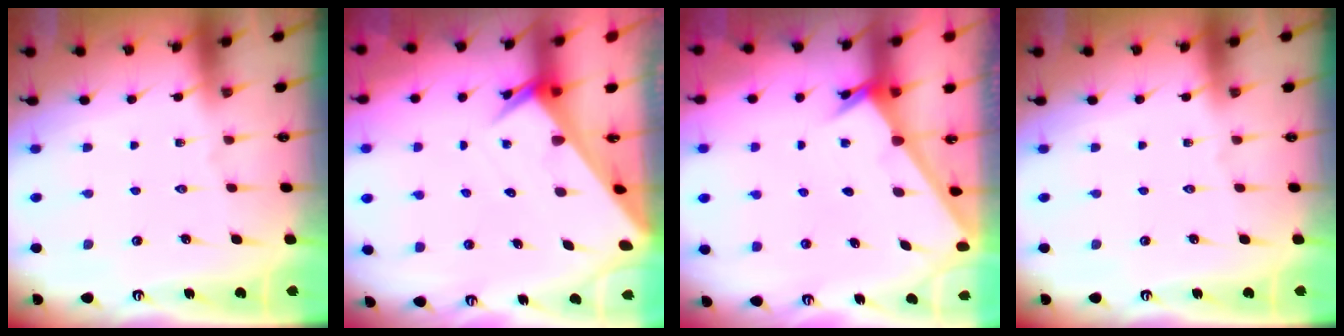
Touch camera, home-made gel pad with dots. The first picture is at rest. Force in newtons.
{"total": 3.9, "press": 3.9, "slide": 0.2}
{"total": 2.4, "press": 2.4, "slide": 0.2}
{"total": 0.0}